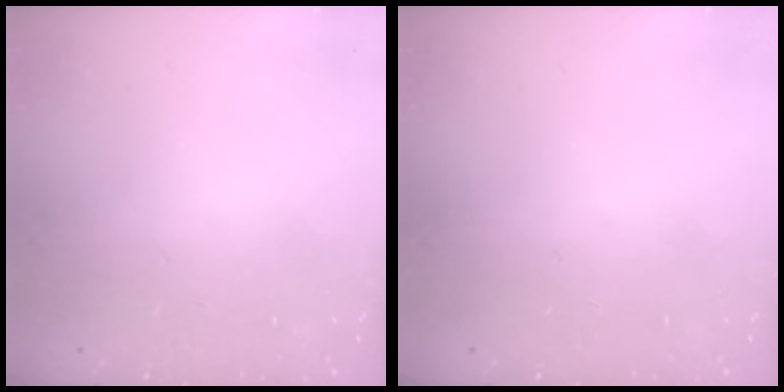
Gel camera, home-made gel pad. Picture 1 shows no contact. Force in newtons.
{"total": 0.0}